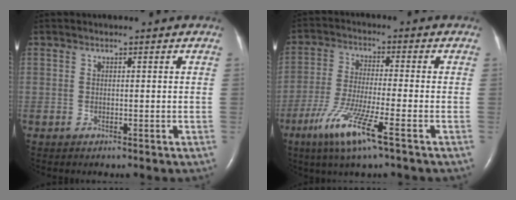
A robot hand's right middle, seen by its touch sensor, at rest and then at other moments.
{"total": 9.9, "force": [-5.4, 0.1, 8.3], "torque": [-0.167, -0.026, -0.103]}